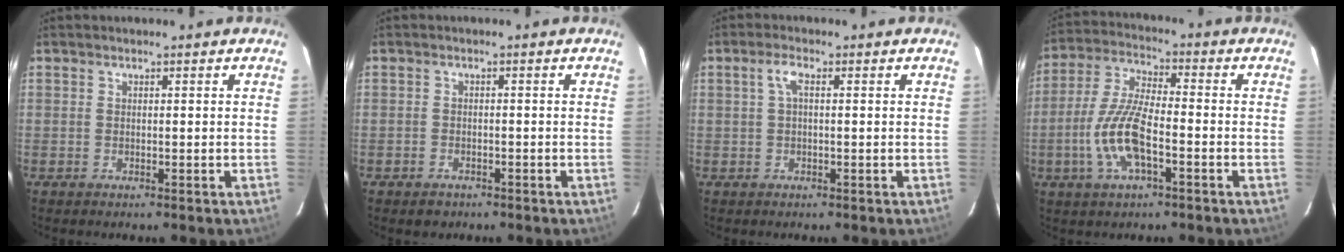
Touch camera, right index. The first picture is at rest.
{"total": 2.3, "force": [-1.5, 1.6, 0.4], "torque": [-0.011, 0.002, -0.019]}
{"total": 2.4, "force": [0.4, 0.5, 2.3], "torque": [-0.050, 0.007, 0.007]}
{"total": 11.8, "force": [-3.9, 3.7, 10.5], "torque": [-0.225, -0.001, -0.078]}